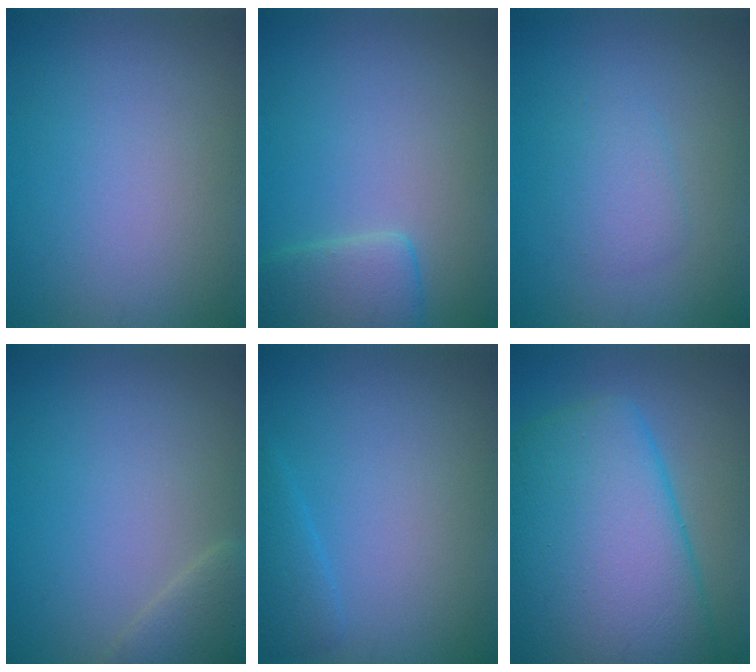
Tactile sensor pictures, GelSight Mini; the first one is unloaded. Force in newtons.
{"total": 3.3, "press": 3.3, "slide": 0.3}
{"total": 1.8, "press": 1.8, "slide": 0.0}
{"total": 2.0, "press": 2.0, "slide": 0.2}
{"total": 1.7, "press": 1.7, "slide": 0.2}
{"total": 13.5, "press": 13.5, "slide": 0.4}